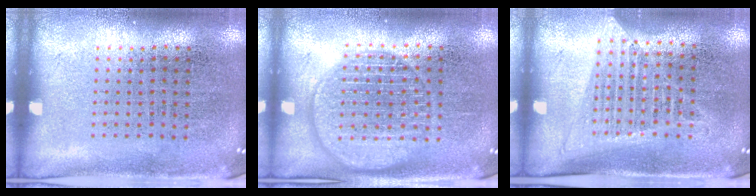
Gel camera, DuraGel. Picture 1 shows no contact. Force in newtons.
{"total": 2.1, "press": 2.1, "slide": 0.3}
{"total": 1.3, "press": 1.2, "slide": 0.5}